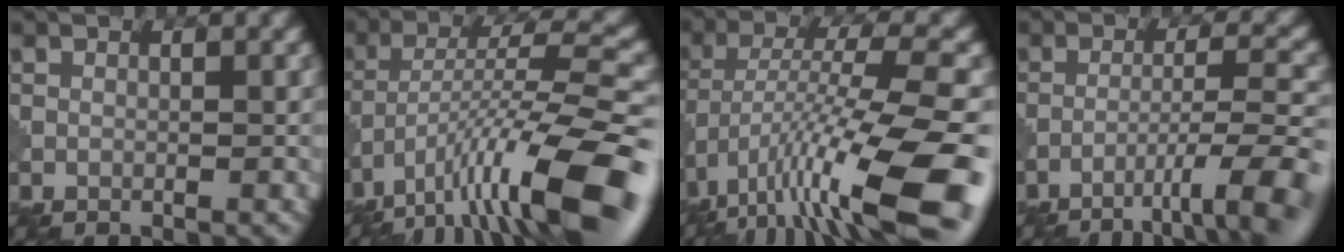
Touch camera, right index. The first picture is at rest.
{"total": 12.5, "force": [-7.1, 2.8, 9.9], "torque": [-0.165, 0.014, -0.119]}
{"total": 14.0, "force": [-7.2, 3.5, 11.5], "torque": [-0.211, 0.004, -0.118]}
{"total": 8.4, "force": [-5.2, 1.3, 6.5], "torque": [-0.093, 0.012, -0.069]}